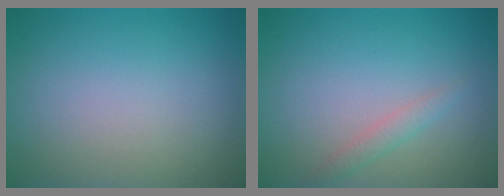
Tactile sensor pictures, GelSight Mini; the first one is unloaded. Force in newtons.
{"total": 1.3, "press": 1.3, "slide": 0.1}